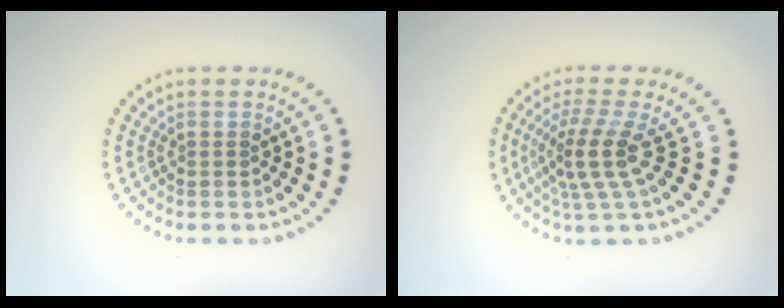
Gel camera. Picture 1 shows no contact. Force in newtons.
{"total": 3.9, "press": 2.8, "slide": 2.8}